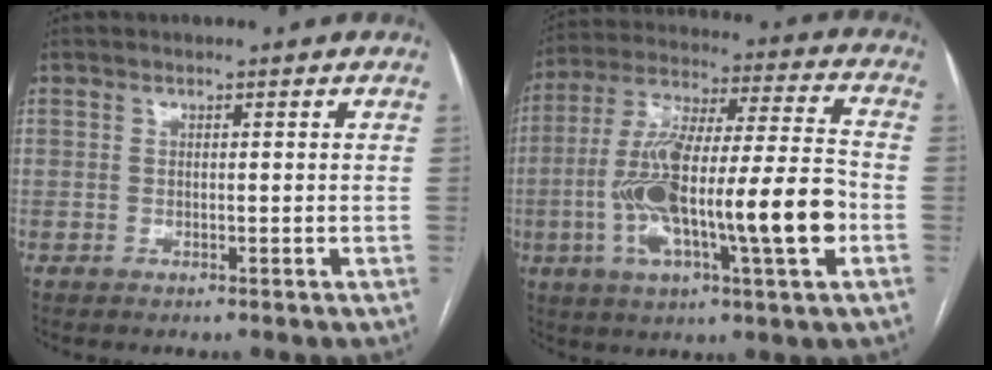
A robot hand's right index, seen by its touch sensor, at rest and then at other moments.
{"total": 20.5, "force": [-4.7, 2.7, 19.8], "torque": [-0.362, 0.009, -0.075]}